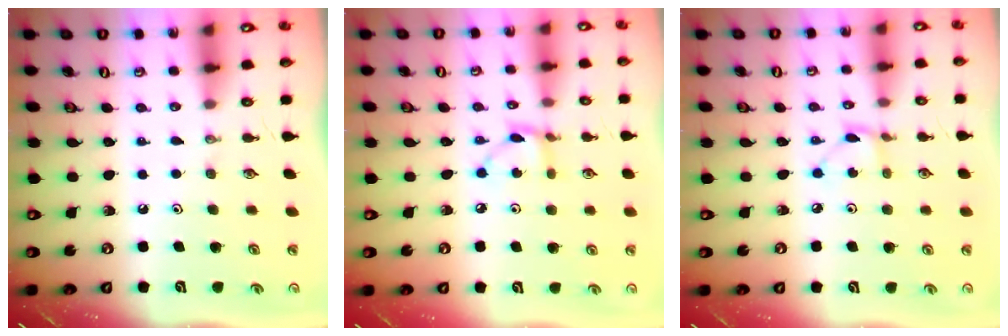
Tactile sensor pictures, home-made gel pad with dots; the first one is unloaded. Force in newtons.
{"total": 4.5, "press": 4.5, "slide": 0.2}
{"total": 2.0, "press": 2.0, "slide": 0.1}